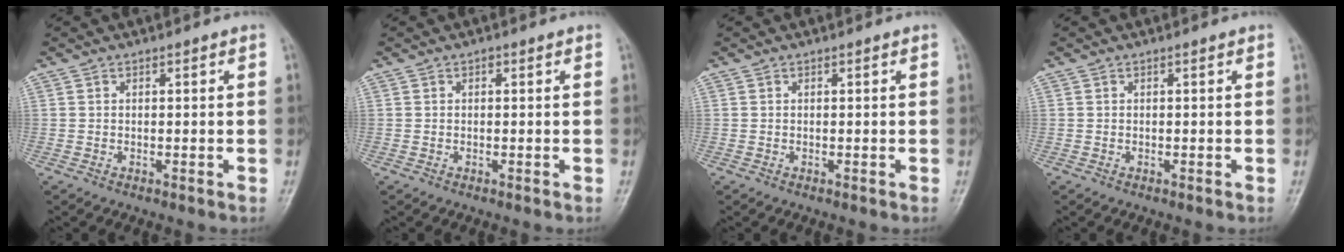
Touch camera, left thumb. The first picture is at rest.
{"total": 0.5, "force": [0.2, 0.4, 0.3], "torque": [0.000, 0.001, 0.000]}
{"total": 0.0}
{"total": 0.0}